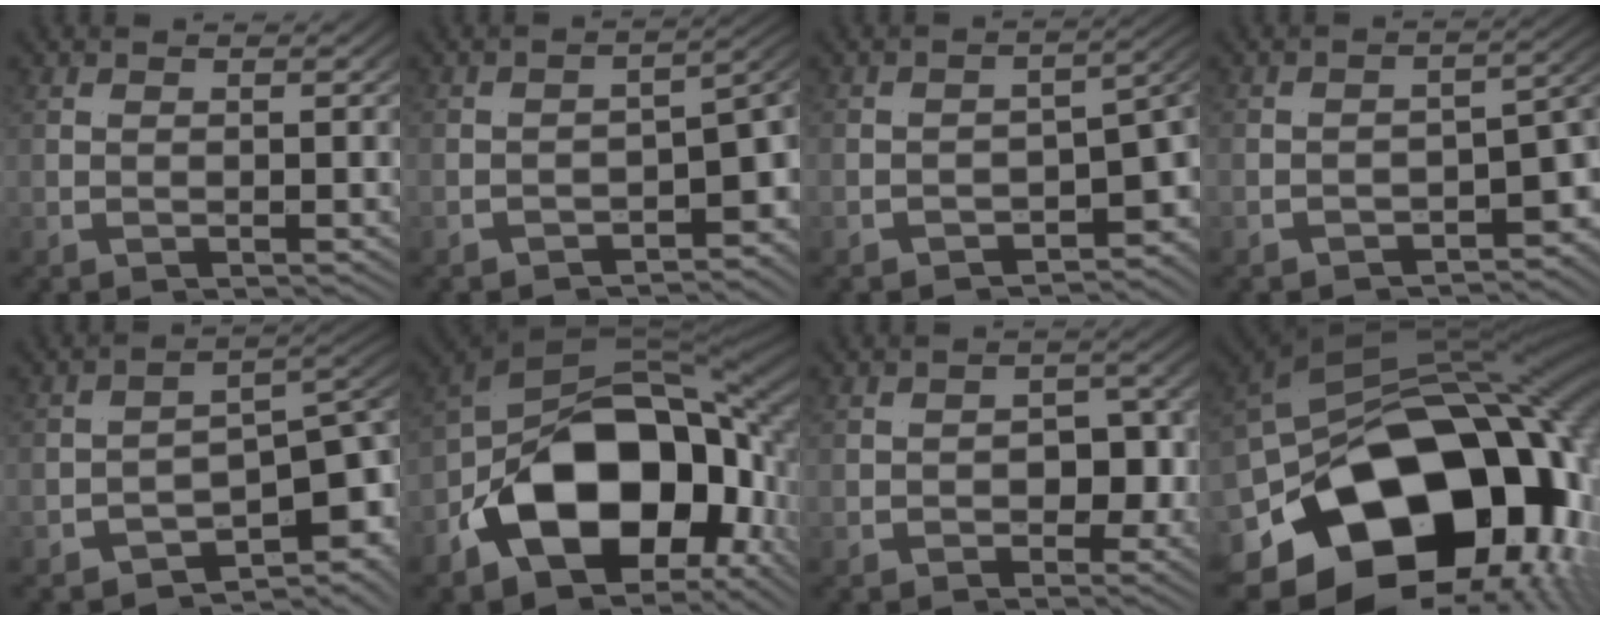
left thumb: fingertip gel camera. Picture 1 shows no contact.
{"total": 8.4, "force": [-2.6, 5.0, 6.2], "torque": [-0.091, -0.040, -0.021]}
{"total": 8.5, "force": [-2.2, 5.4, 6.2], "torque": [-0.088, -0.033, -0.022]}
{"total": 7.5, "force": [-2.4, 4.7, 5.4], "torque": [-0.081, -0.037, -0.023]}
{"total": 9.0, "force": [-3.1, 5.4, 6.5], "torque": [-0.103, -0.023, -0.040]}
{"total": 18.2, "force": [-4.5, 9.9, 14.6], "torque": [-0.294, -0.023, -0.064]}
{"total": 7.7, "force": [-1.5, 5.3, 5.4], "torque": [-0.072, -0.025, -0.014]}
{"total": 24.3, "force": [-1.6, 13.5, 20.1], "torque": [-0.347, -0.013, -0.029]}